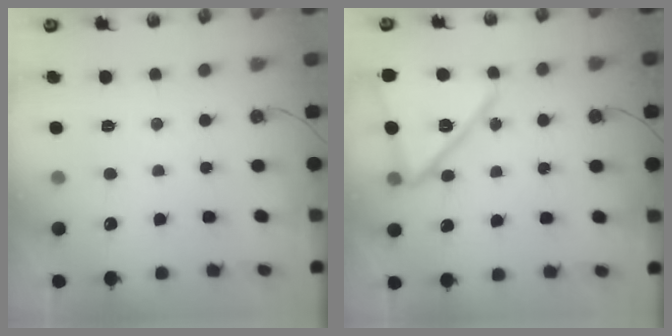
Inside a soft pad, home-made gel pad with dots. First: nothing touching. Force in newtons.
{"total": 15.0, "press": 15.0, "slide": 1.4}